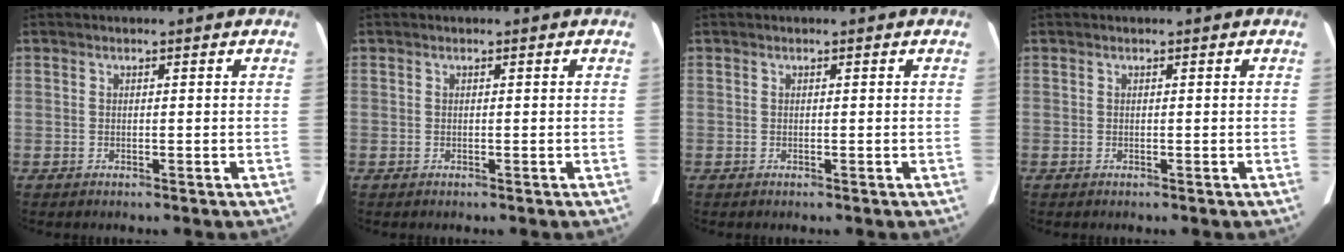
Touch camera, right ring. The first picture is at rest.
{"total": 0.0}
{"total": 0.0}
{"total": 0.0}